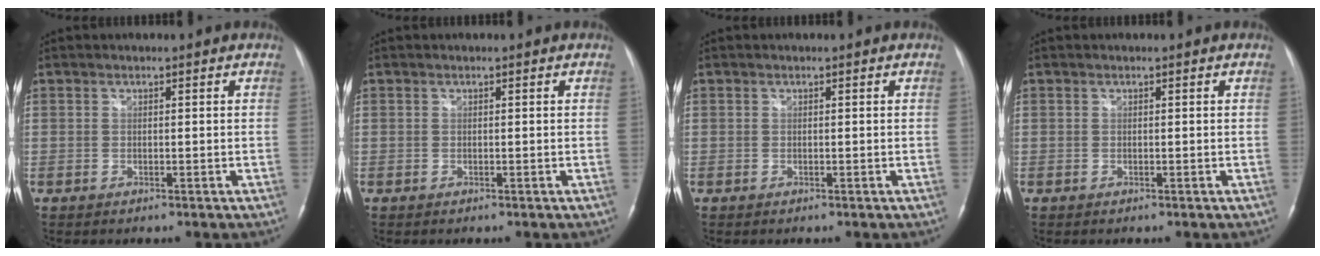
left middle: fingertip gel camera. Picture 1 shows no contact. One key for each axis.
{"total": 0.0}
{"total": 0.0}
{"total": 0.0}